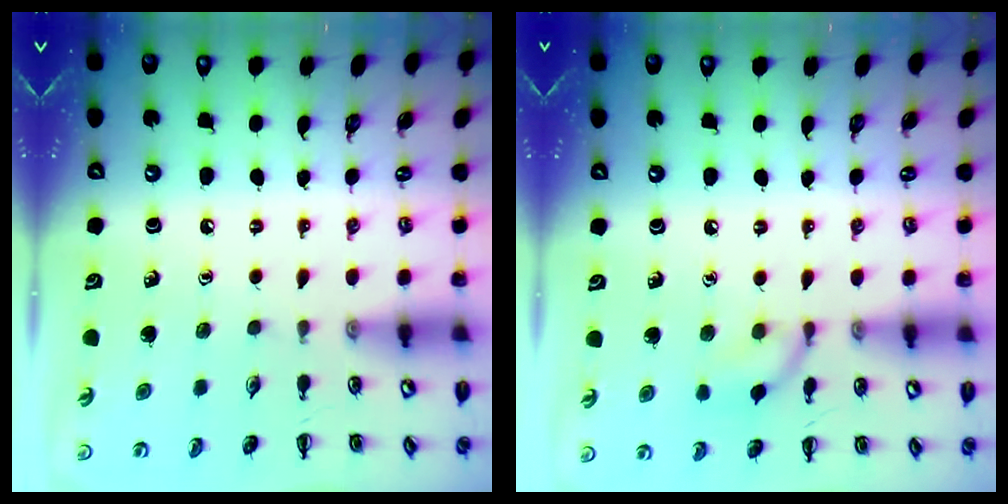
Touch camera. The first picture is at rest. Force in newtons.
{"total": 7.5, "press": 7.4, "slide": 1.0}